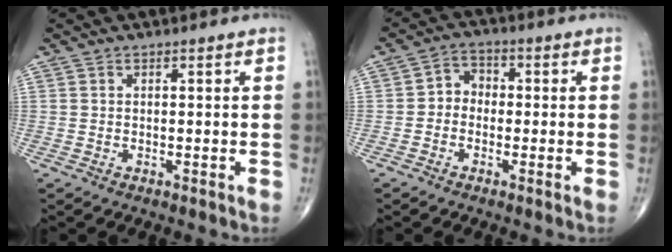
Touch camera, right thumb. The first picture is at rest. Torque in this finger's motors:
{"motor_torque": [-0.31, -0.13, 0.39, 0.09, 0.04]}